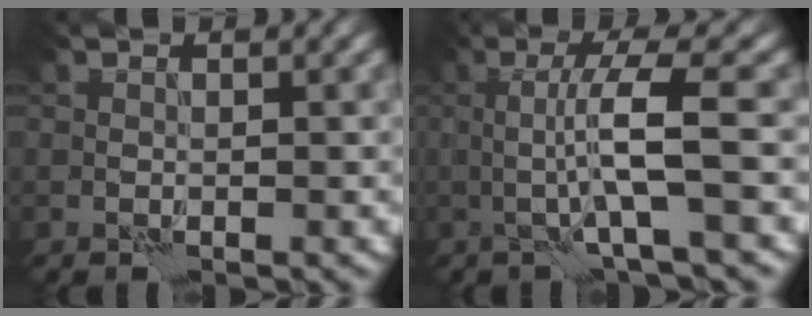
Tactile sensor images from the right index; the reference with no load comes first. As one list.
[{"total": 4.4, "force": [0.0, -0.4, 4.4], "torque": [-0.077, 0.009, -0.001]}]